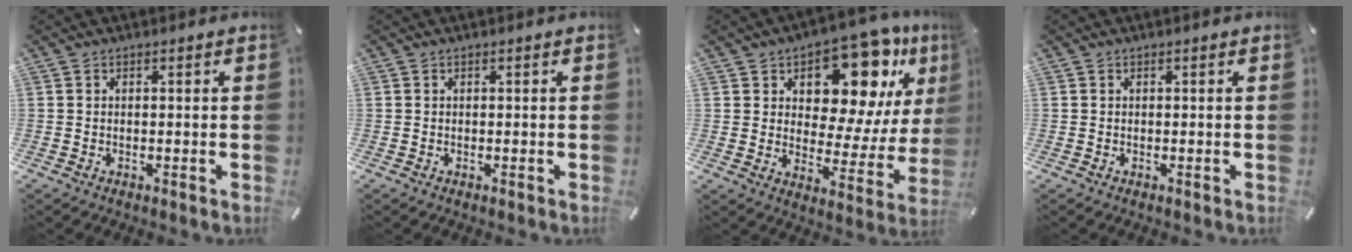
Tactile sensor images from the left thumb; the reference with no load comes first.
{"total": 0.0}
{"total": 16.6, "force": [11.0, 8.3, 9.2], "torque": [-0.135, -0.091, 0.188]}
{"total": 0.0}